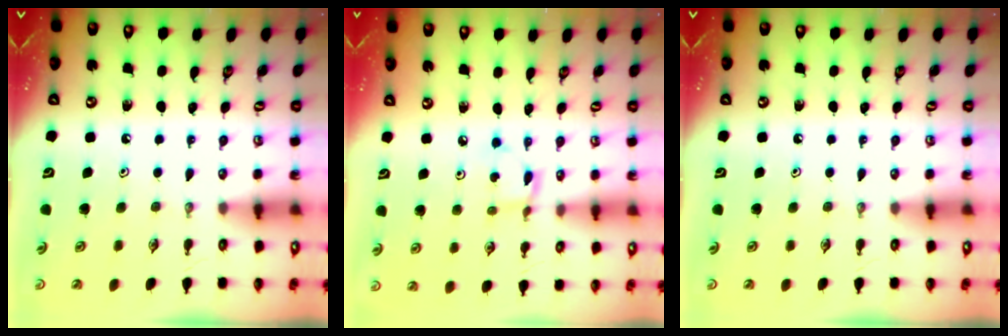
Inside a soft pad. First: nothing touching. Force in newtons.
{"total": 2.2, "press": 2.2, "slide": 0.1}
{"total": 0.0}